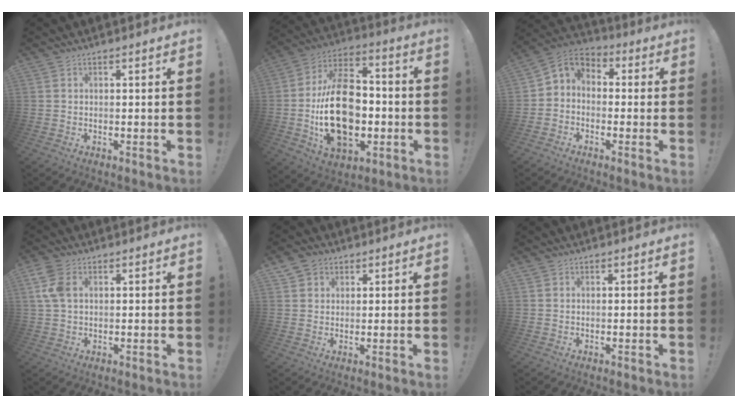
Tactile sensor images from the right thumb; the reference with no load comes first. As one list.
[{"total": 24.5, "force": [-3.6, 16.3, 18.0], "torque": [-0.321, 0.018, -0.050]}, {"total": 5.3, "force": [-1.1, 4.7, 2.1], "torque": [-0.043, 0.011, -0.016]}, {"total": 7.0, "force": [2.3, 4.7, 4.7], "torque": [-0.102, 0.005, 0.045]}, {"total": 4.2, "force": [2.2, 3.5, 0.8], "torque": [-0.011, -0.007, 0.042]}, {"total": 0.8, "force": [0.6, 0.5, 0.0], "torque": [0.000, -0.001, 0.011]}]